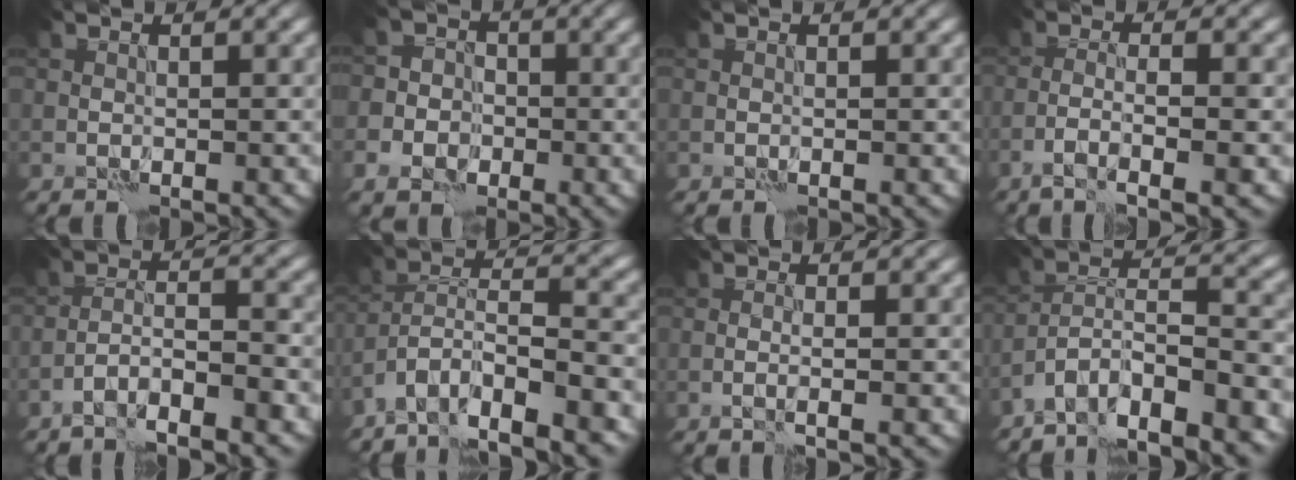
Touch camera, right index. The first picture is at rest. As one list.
[{"total": 5.5, "force": [-2.0, 4.9, 1.5], "torque": [-0.008, -0.004, -0.057]}, {"total": 0.0}, {"total": 3.6, "force": [-1.9, 0.3, 3.1], "torque": [-0.055, 0.001, -0.038]}, {"total": 4.4, "force": [-3.3, 0.5, 2.8], "torque": [-0.043, 0.008, -0.063]}, {"total": 8.9, "force": [-7.0, 2.3, 5.0], "torque": [-0.080, 0.010, -0.123]}, {"total": 1.0, "force": [-0.2, -0.2, 1.0], "torque": [-0.015, 0.000, -0.006]}, {"total": 9.9, "force": [-7.8, 2.5, 5.6], "torque": [-0.087, 0.012, -0.129]}]